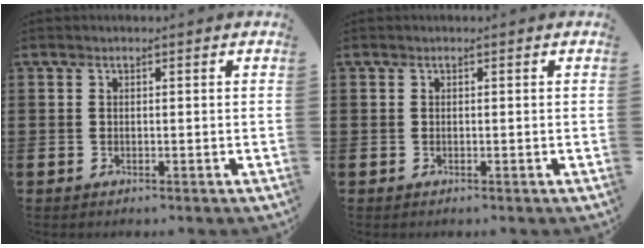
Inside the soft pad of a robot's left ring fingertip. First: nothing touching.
{"total": 0.0}